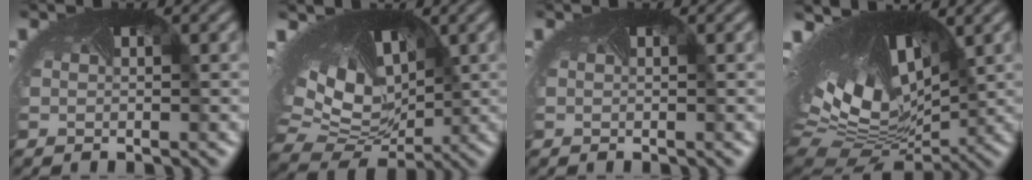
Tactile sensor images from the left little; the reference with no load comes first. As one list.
[{"total": 11.7, "force": [3.7, 7.4, 8.3], "torque": [-0.185, 0.007, 0.086]}, {"total": 0.0}, {"total": 15.5, "force": [2.7, 8.5, 12.7], "torque": [-0.237, 0.012, 0.072]}]